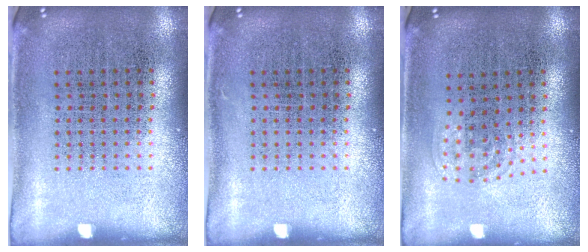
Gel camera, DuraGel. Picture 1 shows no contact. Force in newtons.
{"total": 0.0}
{"total": 1.1, "press": 0.7, "slide": 0.8}